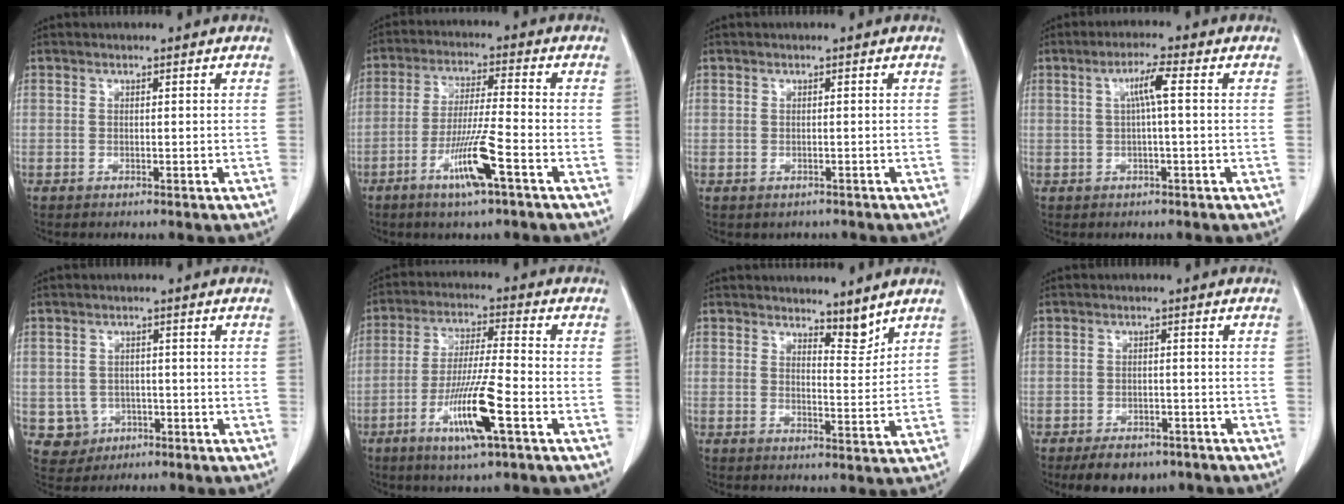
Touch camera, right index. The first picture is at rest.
{"total": 9.0, "force": [-4.3, -0.2, 7.9], "torque": [-0.153, -0.013, -0.082]}
{"total": 2.6, "force": [-1.9, 1.8, 0.1], "torque": [-0.001, 0.007, -0.024]}
{"total": 3.9, "force": [0.7, -0.1, 3.9], "torque": [-0.073, 0.010, 0.014]}
{"total": 4.2, "force": [-1.2, 4.0, 0.4], "torque": [-0.002, 0.009, -0.010]}
{"total": 11.3, "force": [-4.7, 0.2, 10.2], "torque": [-0.196, -0.016, -0.089]}
{"total": 3.4, "force": [3.1, 0.9, 1.1], "torque": [-0.012, -0.011, 0.051]}
{"total": 7.1, "force": [-5.4, 3.6, 2.8], "torque": [-0.036, 0.003, -0.075]}